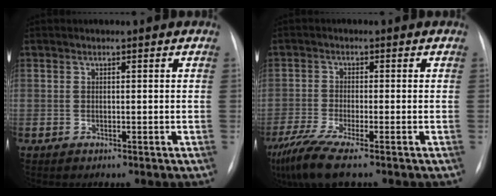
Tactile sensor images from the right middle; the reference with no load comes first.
{"total": 8.5, "force": [-6.2, 0.7, 5.8], "torque": [-0.119, -0.023, -0.114]}